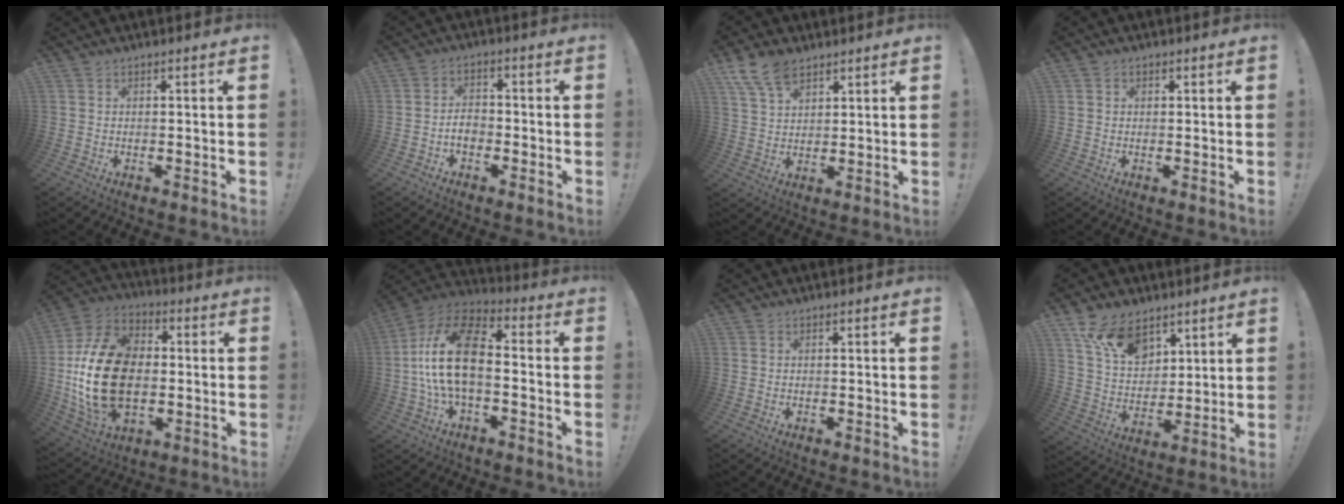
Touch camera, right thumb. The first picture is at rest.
{"total": 4.7, "force": [-2.0, 2.9, 3.1], "torque": [-0.055, 0.007, -0.038]}
{"total": 8.8, "force": [6.0, 4.6, 4.6], "torque": [-0.085, -0.023, 0.117]}
{"total": 0.8, "force": [0.2, 0.8, 0.3], "torque": [0.000, 0.000, 0.003]}
{"total": 25.1, "force": [-1.5, 17.1, 18.2], "torque": [-0.342, 0.023, -0.010]}
{"total": 18.2, "force": [-0.8, 9.7, 15.4], "torque": [-0.292, 0.023, -0.009]}
{"total": 0.0}
{"total": 14.7, "force": [9.3, 8.8, 7.3], "torque": [-0.131, -0.043, 0.178]}